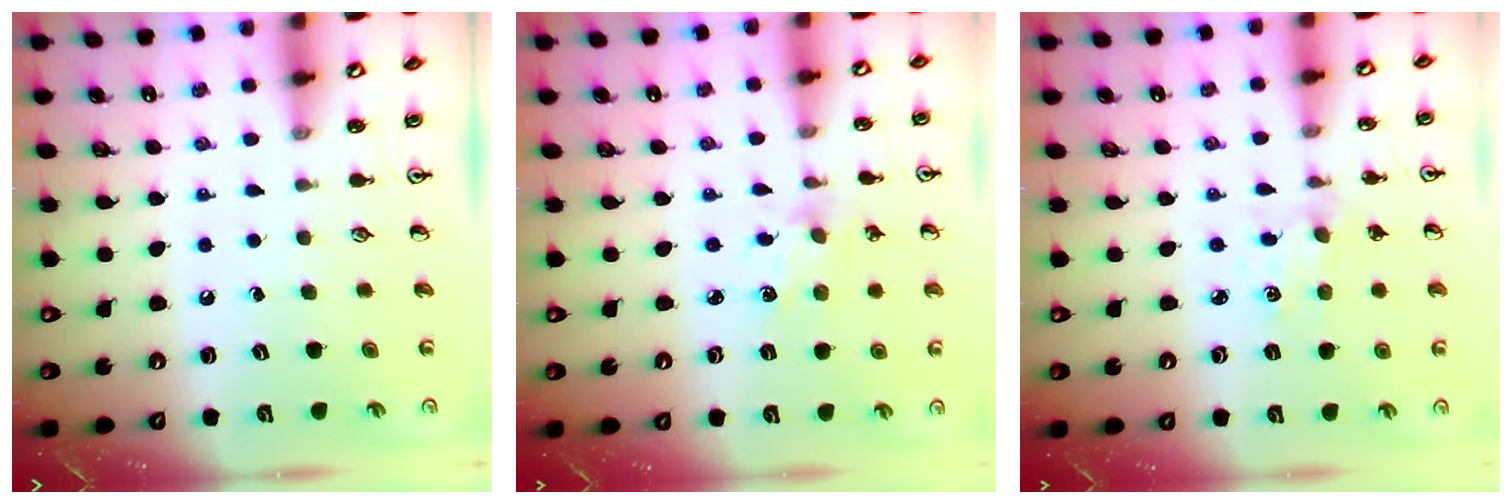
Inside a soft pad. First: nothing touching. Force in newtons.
{"total": 1.9, "press": 1.8, "slide": 0.4}
{"total": 1.0, "press": 1.0, "slide": 0.2}